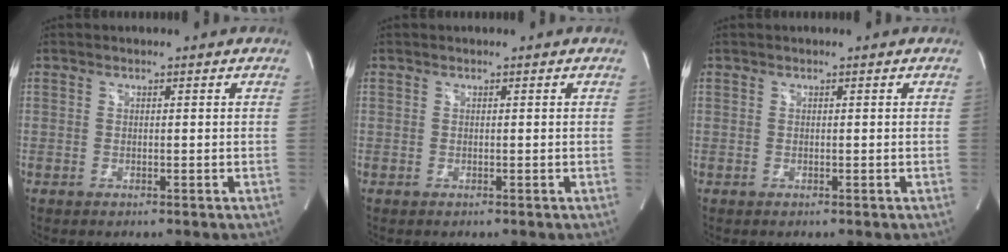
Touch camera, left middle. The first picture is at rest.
{"total": 0.0}
{"total": 0.0}